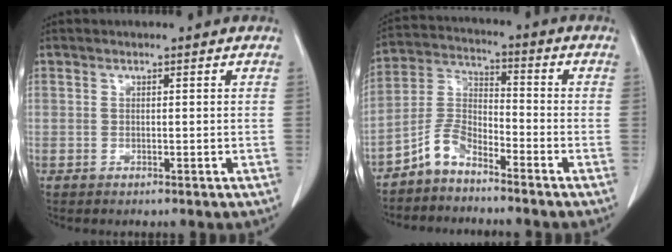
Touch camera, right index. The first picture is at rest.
{"total": 6.0, "force": [-4.8, 2.2, 2.9], "torque": [-0.066, 0.008, -0.105]}